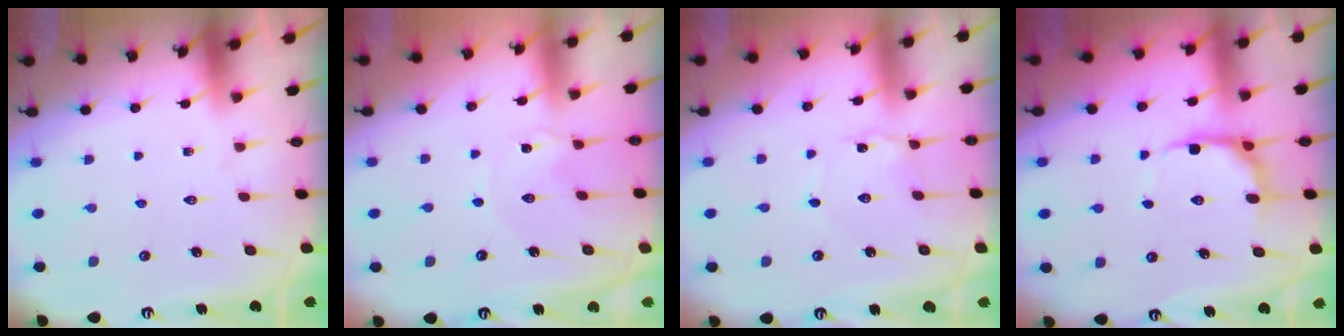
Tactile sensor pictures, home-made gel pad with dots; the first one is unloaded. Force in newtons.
{"total": 0.0}
{"total": 2.3, "press": 2.3, "slide": 0.3}
{"total": 6.5, "press": 5.8, "slide": 2.9}